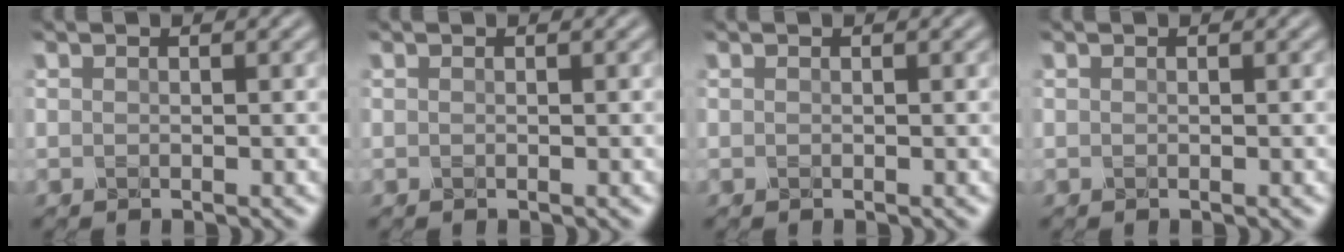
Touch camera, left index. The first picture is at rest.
{"total": 0.0}
{"total": 0.0}
{"total": 0.0}